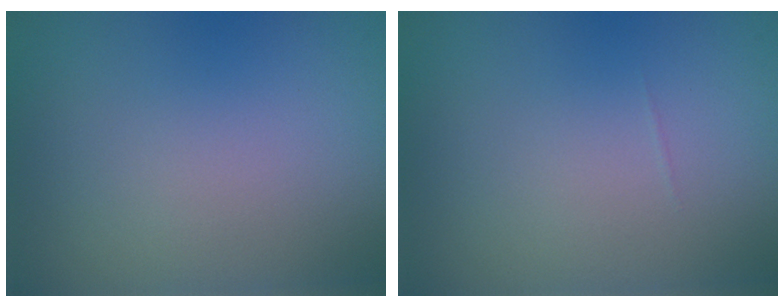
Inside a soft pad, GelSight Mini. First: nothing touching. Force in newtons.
{"total": 0.0}